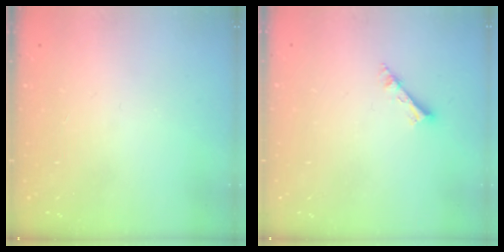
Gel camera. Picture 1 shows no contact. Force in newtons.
{"total": 2.6, "press": 2.5, "slide": 0.2}